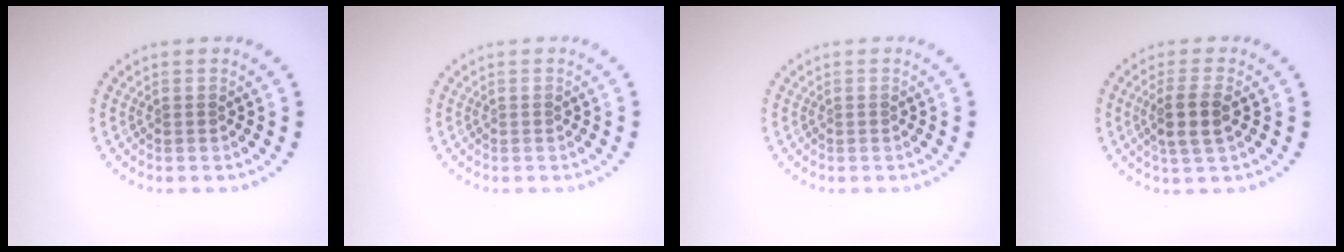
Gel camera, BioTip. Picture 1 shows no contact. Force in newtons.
{"total": 0.0}
{"total": 0.0}
{"total": 3.1, "press": 2.7, "slide": 1.4}